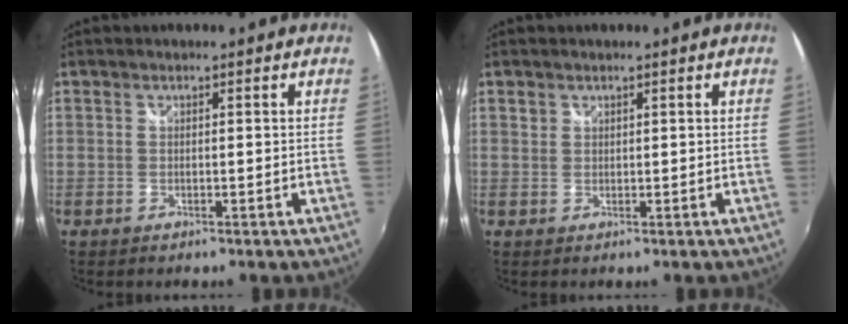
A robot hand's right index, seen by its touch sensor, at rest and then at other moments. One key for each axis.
{"total": 0.8, "fx": 0.3, "fy": 0.7, "fz": 0.1, "tx": 0.000, "ty": 0.004, "tz": 0.003}